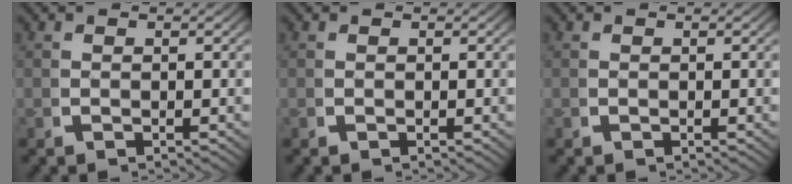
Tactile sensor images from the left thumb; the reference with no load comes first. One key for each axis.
{"total": 0.0}
{"total": 0.0}